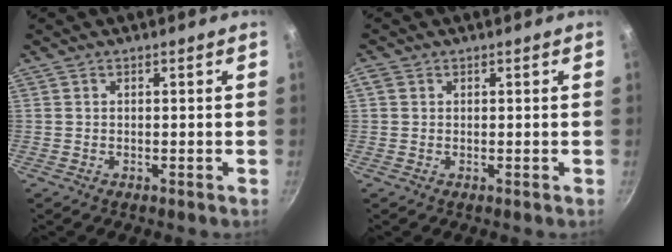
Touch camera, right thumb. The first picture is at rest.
{"total": 1.2, "force": [0.3, 1.0, 0.6], "torque": [-0.011, -0.001, 0.003]}